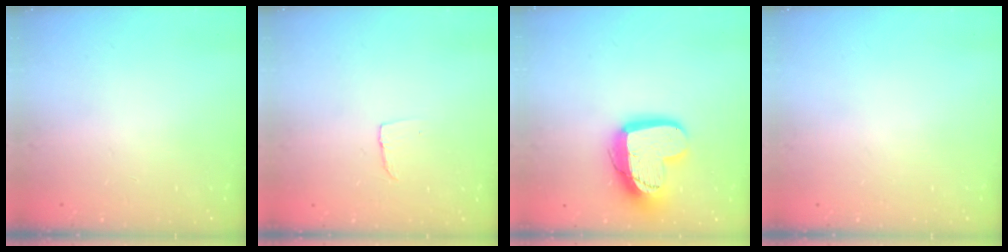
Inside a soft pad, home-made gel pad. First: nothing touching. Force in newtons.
{"total": 4.2, "press": 4.2, "slide": 0.3}
{"total": 16.7, "press": 16.6, "slide": 1.5}
{"total": 0.0}